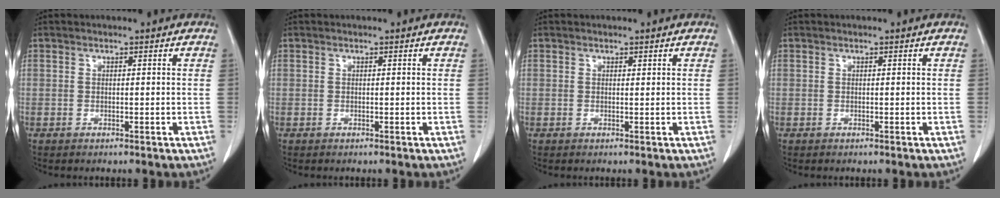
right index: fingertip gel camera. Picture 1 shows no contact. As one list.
[{"total": 0.0}, {"total": 0.0}, {"total": 0.0}]